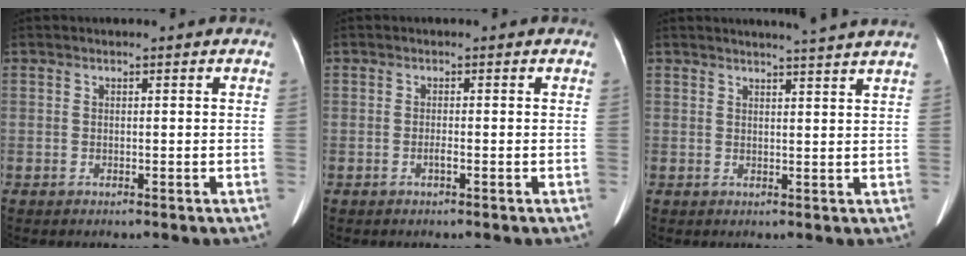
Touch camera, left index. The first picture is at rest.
{"total": 0.8, "force": [-0.5, -0.1, 0.6], "torque": [-0.013, -0.002, -0.007]}
{"total": 5.6, "force": [5.1, -1.2, 2.0], "torque": [-0.028, -0.004, 0.050]}